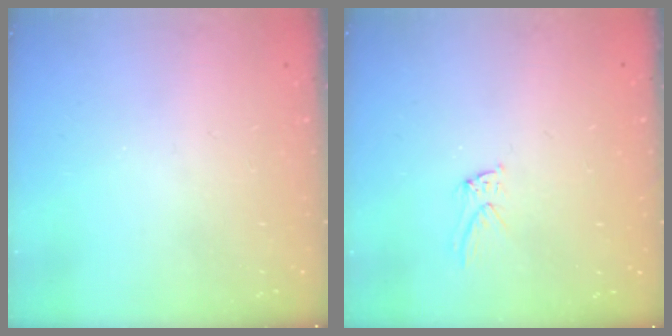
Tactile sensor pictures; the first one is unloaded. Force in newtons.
{"total": 5.7, "press": 5.7, "slide": 0.2}